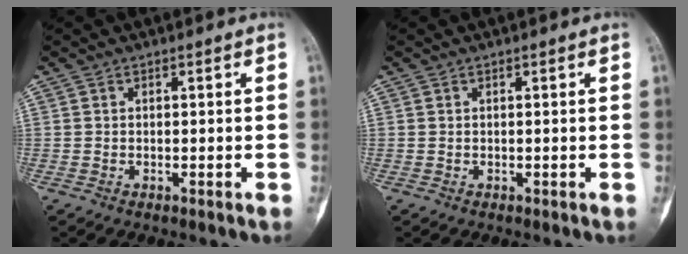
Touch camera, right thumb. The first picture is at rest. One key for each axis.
{"total": 0.0}